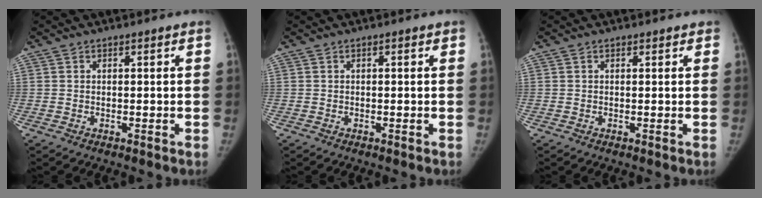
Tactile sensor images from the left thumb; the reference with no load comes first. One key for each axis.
{"total": 0.6, "fx": 0.2, "fy": 0.2, "fz": 0.5, "tx": -0.006, "ty": 0.003, "tz": 0.000}
{"total": 0.9, "fx": 0.6, "fy": 0.6, "fz": 0.4, "tx": 0.006, "ty": -0.001, "tz": 0.003}